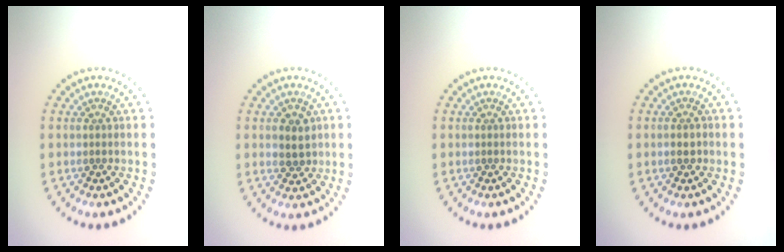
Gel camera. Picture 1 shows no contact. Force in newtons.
{"total": 2.0, "press": 1.9, "slide": 0.5}
{"total": 0.0}
{"total": 1.0, "press": 0.9, "slide": 0.5}